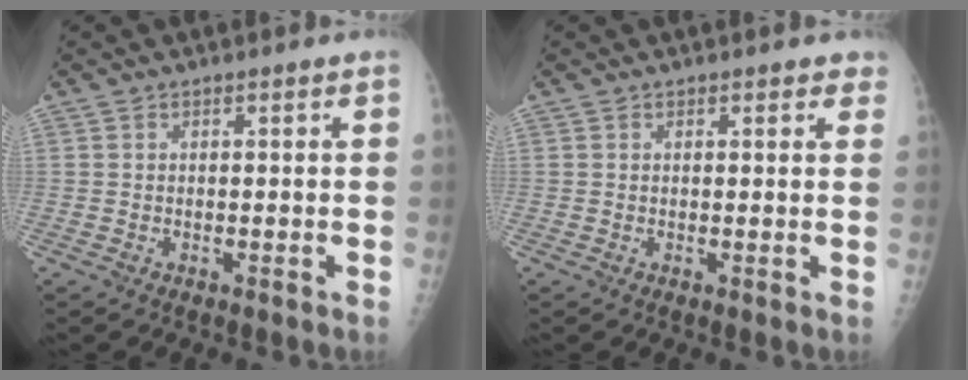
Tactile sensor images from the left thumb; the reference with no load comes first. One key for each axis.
{"total": 1.7, "fx": 1.2, "fy": 0.8, "fz": 0.9, "tx": 0.006, "ty": -0.003, "tz": 0.008}